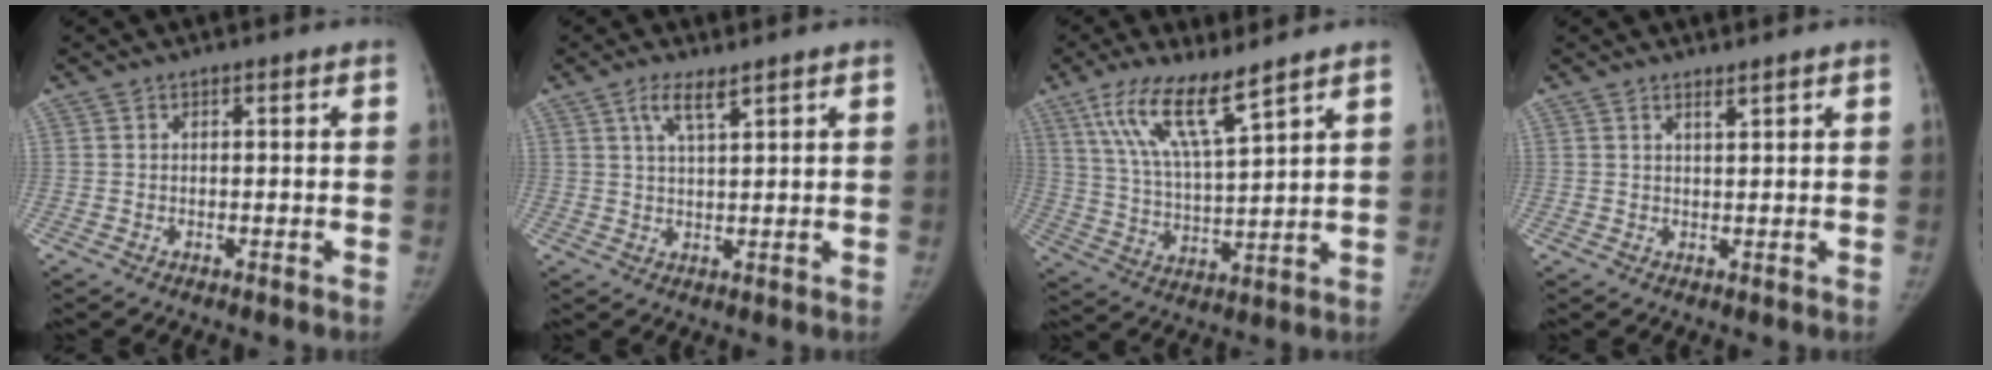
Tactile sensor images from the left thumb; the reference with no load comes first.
{"total": 4.0, "force": [2.5, 1.1, 3.0], "torque": [-0.058, -0.007, 0.050]}
{"total": 12.3, "force": [7.9, 2.3, 9.1], "torque": [-0.169, -0.037, 0.161]}
{"total": 1.2, "force": [1.0, 0.2, 0.6], "torque": [-0.010, -0.009, 0.018]}